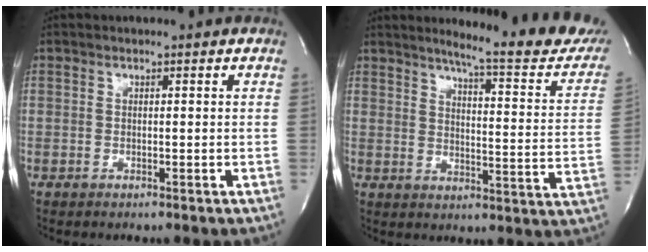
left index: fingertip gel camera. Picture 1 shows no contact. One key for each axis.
{"total": 18.5, "fx": 16.5, "fy": 1.1, "fz": 8.4, "tx": -0.105, "ty": -0.073, "tz": 0.191}